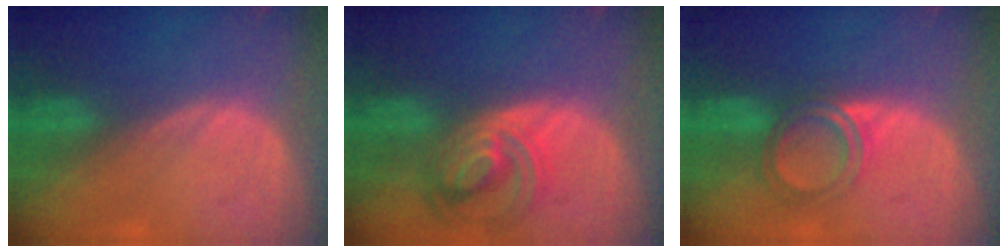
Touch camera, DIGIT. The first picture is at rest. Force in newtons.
{"total": 8.2, "press": 7.2, "slide": 4.1}
{"total": 4.9, "press": 4.6, "slide": 1.4}